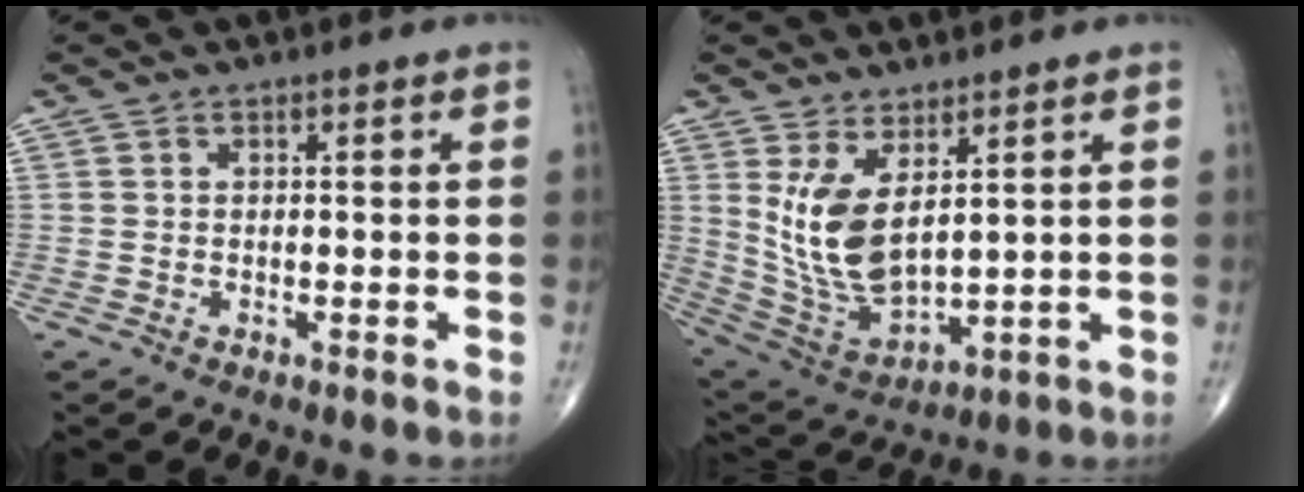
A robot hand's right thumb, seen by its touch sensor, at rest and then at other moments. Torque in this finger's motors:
{"motor_torque": [-0.94, 0.88, 1.14, 0.36, 0.13]}